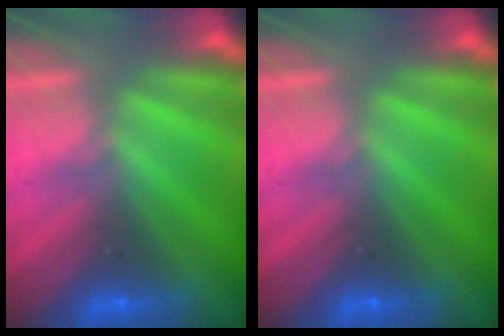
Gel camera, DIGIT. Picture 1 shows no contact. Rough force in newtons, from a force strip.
{"total": 0.0}